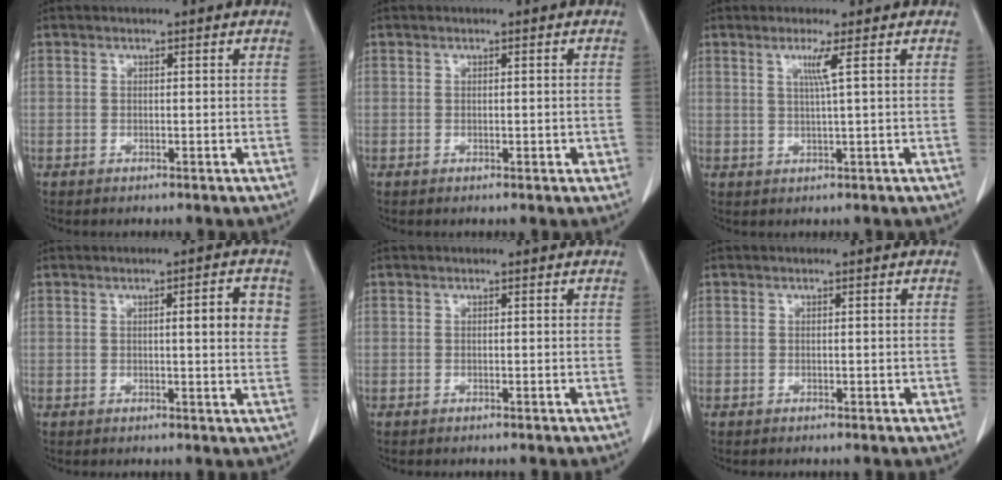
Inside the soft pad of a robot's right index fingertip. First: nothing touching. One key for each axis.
{"total": 1.3, "fx": -0.3, "fy": 0.7, "fz": 1.0, "tx": -0.011, "ty": 0.002, "tz": 0.001}
{"total": 2.7, "fx": 1.1, "fy": -0.9, "fz": 2.4, "tx": -0.049, "ty": -0.005, "tz": 0.023}
{"total": 5.1, "fx": 1.3, "fy": 0.7, "fz": 4.9, "tx": -0.066, "ty": 0.001, "tz": 0.015}
{"total": 0.0}
{"total": 0.8, "fx": -0.1, "fy": 0.4, "fz": 0.6, "tx": -0.008, "ty": 0.002, "tz": 0.001}